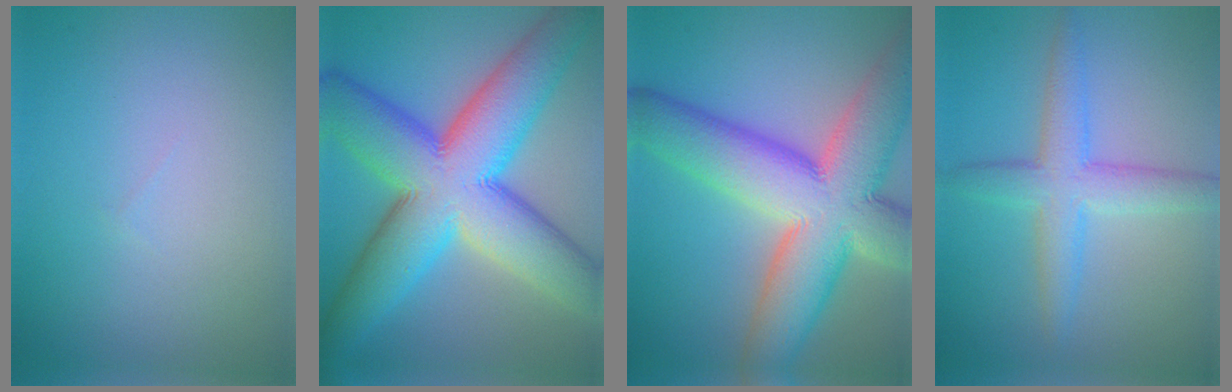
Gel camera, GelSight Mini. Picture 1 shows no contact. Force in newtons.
{"total": 15.4, "press": 15.4, "slide": 0.1}
{"total": 13.9, "press": 13.9, "slide": 1.0}
{"total": 4.4, "press": 4.4, "slide": 0.1}